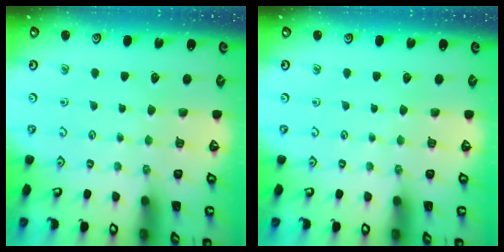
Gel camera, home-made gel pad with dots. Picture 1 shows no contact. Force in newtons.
{"total": 0.0}